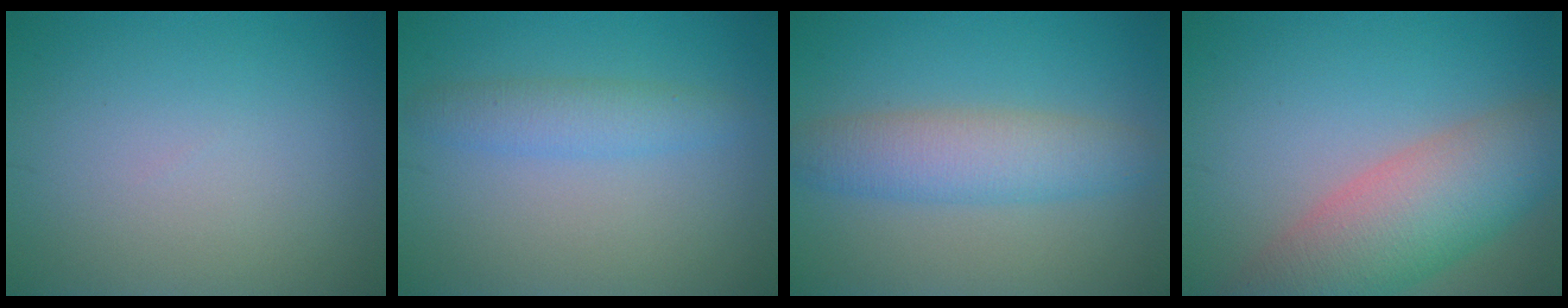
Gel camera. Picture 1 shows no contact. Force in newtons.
{"total": 2.5, "press": 2.5, "slide": 0.1}
{"total": 4.7, "press": 4.7, "slide": 0.1}
{"total": 8.4, "press": 8.4, "slide": 0.4}